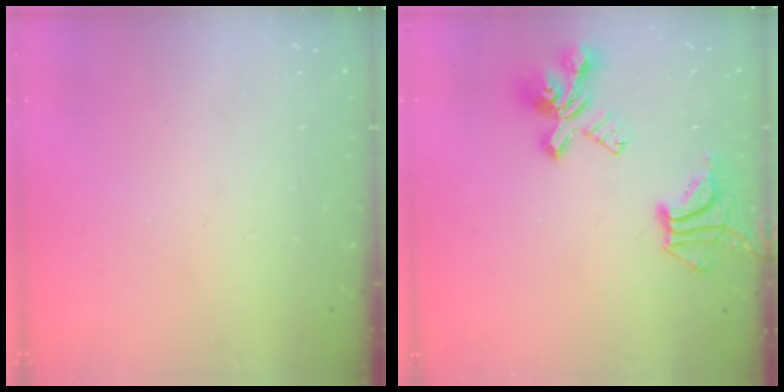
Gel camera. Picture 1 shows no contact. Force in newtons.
{"total": 5.9, "press": 5.7, "slide": 1.7}